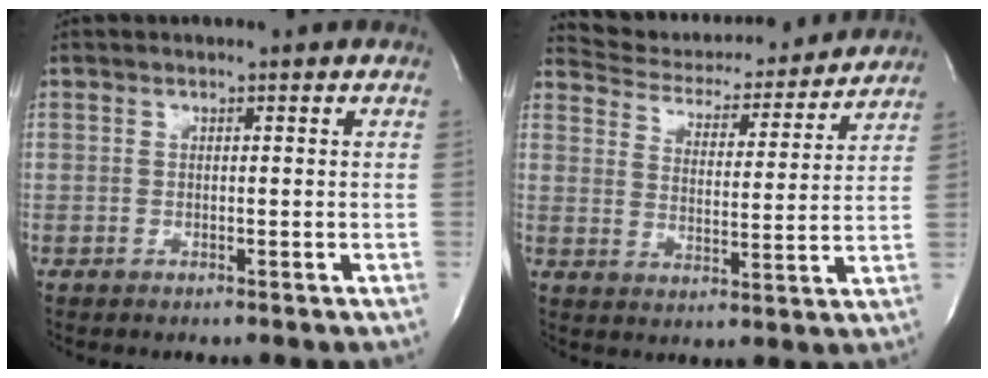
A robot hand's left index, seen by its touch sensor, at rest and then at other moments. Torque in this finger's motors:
{"motor_torque": [0.57, -0.62, -0.14, -0.07]}